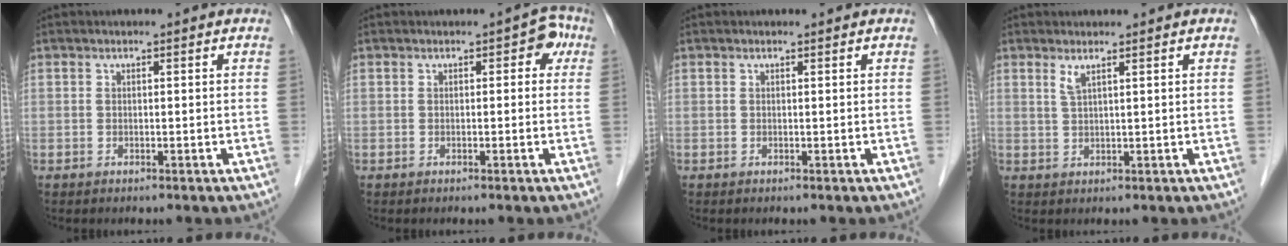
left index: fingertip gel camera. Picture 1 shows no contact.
{"total": 2.4, "force": [0.5, 1.6, 1.8], "torque": [-0.006, 0.015, -0.005]}
{"total": 0.0}
{"total": 1.7, "force": [1.1, 0.0, 1.3], "torque": [-0.031, -0.004, 0.025]}